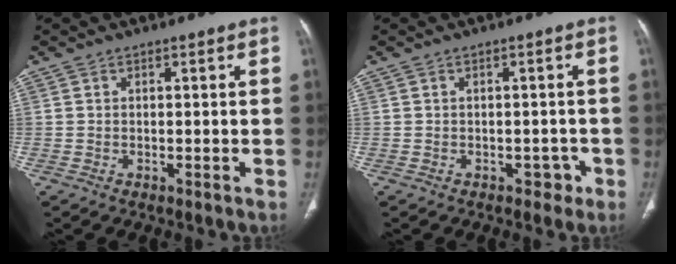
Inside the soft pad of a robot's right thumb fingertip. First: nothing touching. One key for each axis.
{"total": 2.3, "fx": -1.2, "fy": 1.8, "fz": 0.9, "tx": 0.006, "ty": 0.011, "tz": -0.012}